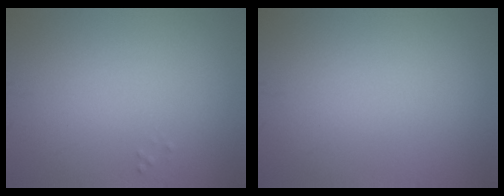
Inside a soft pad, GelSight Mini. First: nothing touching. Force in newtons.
{"total": 0.0}